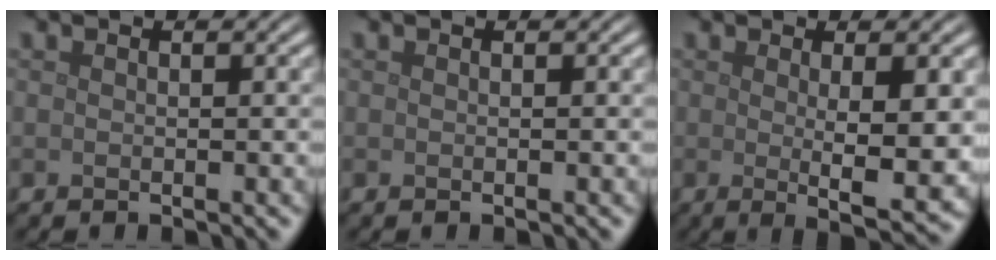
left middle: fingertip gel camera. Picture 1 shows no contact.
{"total": 0.0}
{"total": 5.6, "force": [0.0, 1.0, 5.5], "torque": [-0.084, -0.013, 0.006]}